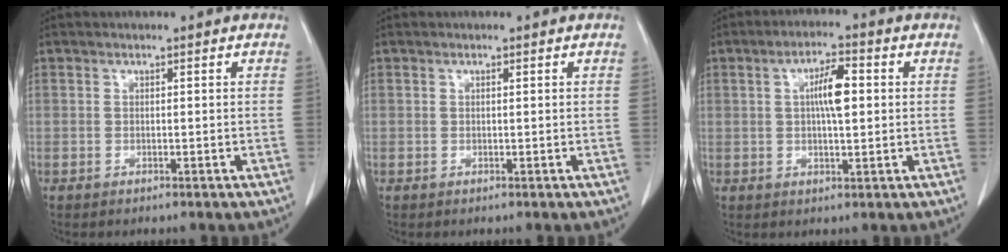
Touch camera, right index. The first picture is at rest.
{"total": 0.0}
{"total": 5.8, "force": [0.9, 1.3, 5.6], "torque": [-0.100, 0.008, 0.015]}